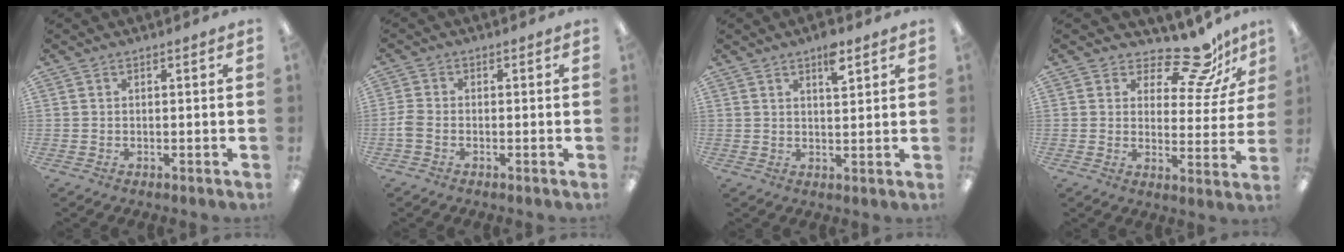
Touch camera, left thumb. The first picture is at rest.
{"total": 2.9, "force": [-1.1, 1.7, 2.0], "torque": [-0.046, 0.002, -0.022]}
{"total": 5.5, "force": [3.7, 2.0, 3.6], "torque": [-0.048, -0.017, 0.059]}
{"total": 13.8, "force": [11.1, 5.0, 6.6], "torque": [-0.099, -0.077, 0.192]}